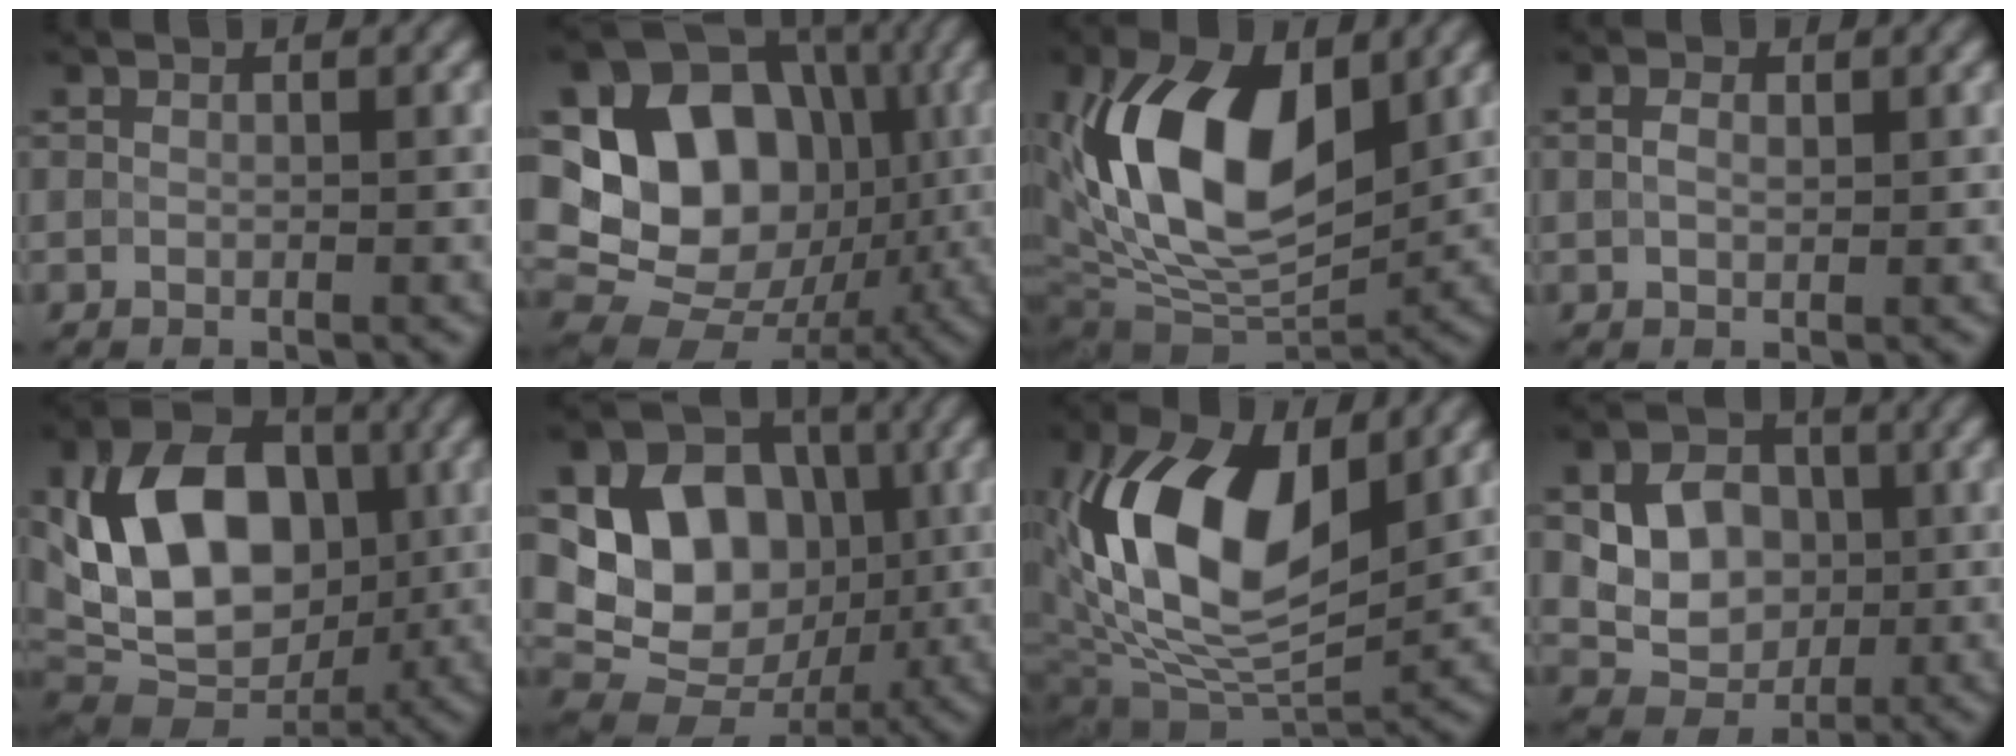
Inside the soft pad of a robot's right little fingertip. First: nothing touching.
{"total": 16.9, "force": [1.8, 13.9, 9.5], "torque": [-0.164, 0.021, 0.021]}
{"total": 13.3, "force": [2.5, 7.7, 10.5], "torque": [-0.178, -0.002, 0.040]}
{"total": 1.4, "force": [0.4, 0.8, 1.1], "torque": [-0.023, 0.007, 0.006]}
{"total": 11.7, "force": [1.2, 8.2, 8.3], "torque": [-0.140, 0.014, 0.016]}
{"total": 11.4, "force": [1.0, 9.4, 6.4], "torque": [-0.107, 0.006, 0.004]}
{"total": 13.5, "force": [2.6, 7.4, 11.0], "torque": [-0.204, 0.000, 0.043]}
{"total": 5.6, "force": [0.5, 4.6, 3.2], "torque": [-0.060, 0.001, 0.009]}